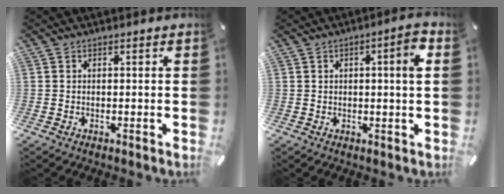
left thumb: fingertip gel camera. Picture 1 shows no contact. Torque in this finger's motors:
{"motor_torque": [0.11, 0.05, 0.28, 0.24, -0.04]}